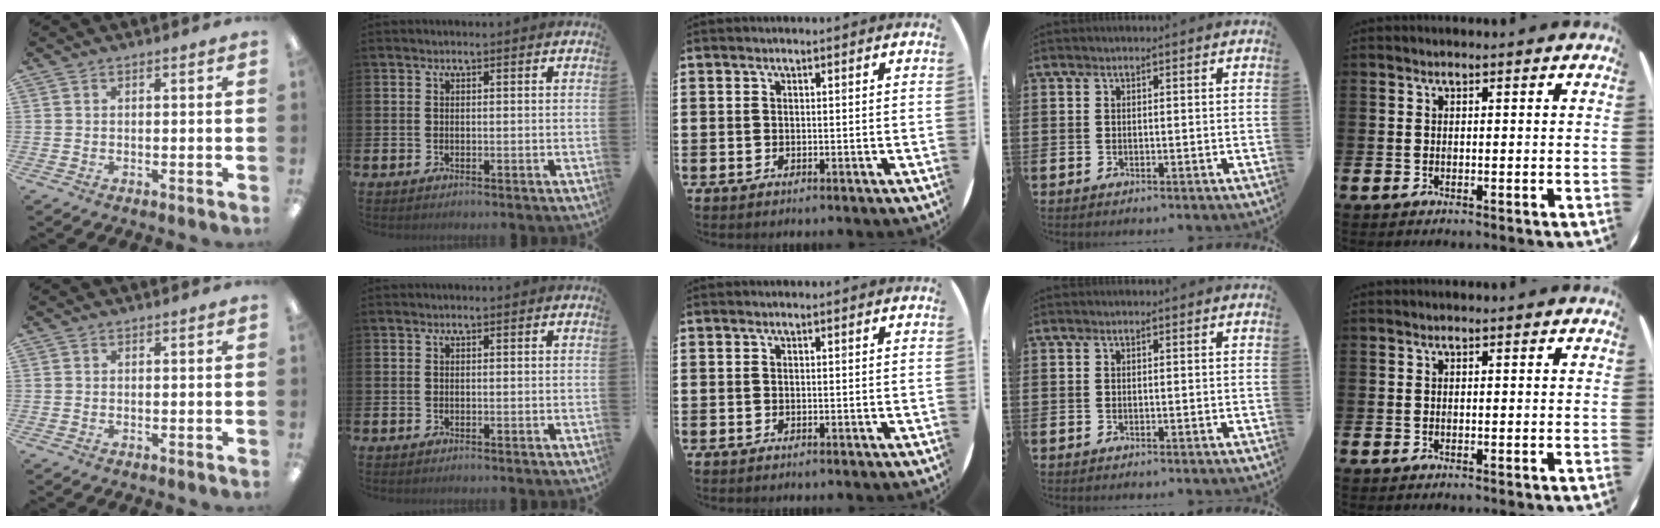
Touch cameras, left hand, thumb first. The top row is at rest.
{}